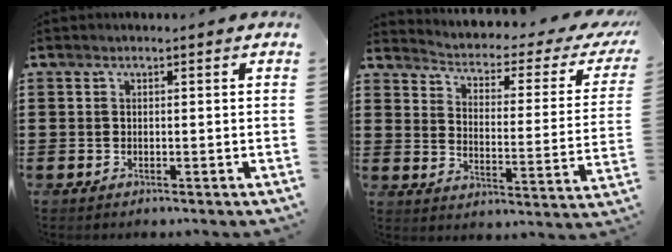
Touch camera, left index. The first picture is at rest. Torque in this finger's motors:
{"motor_torque": [0.20, -0.98, 0.13, 0.00]}